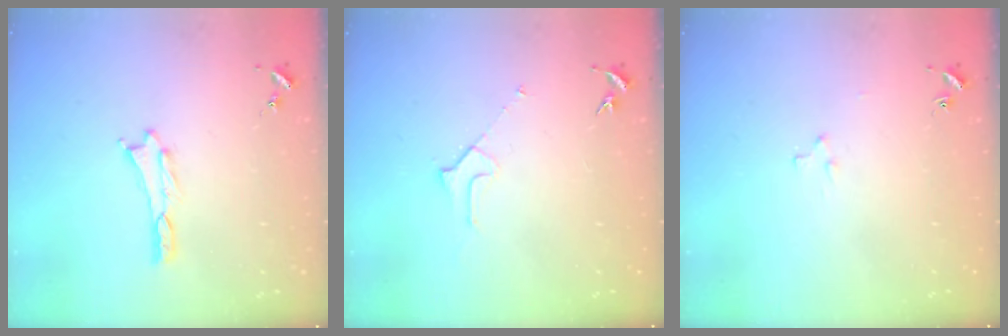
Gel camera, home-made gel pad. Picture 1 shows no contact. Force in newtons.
{"total": 2.1, "press": 2.1, "slide": 0.1}
{"total": 2.4, "press": 2.4, "slide": 0.2}